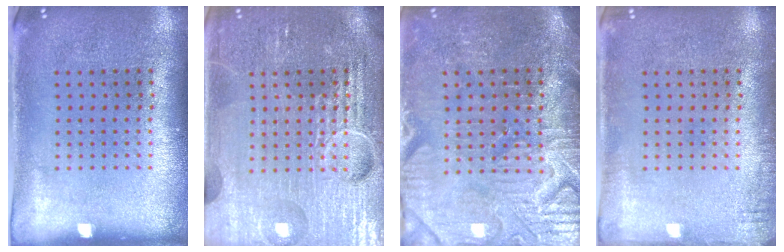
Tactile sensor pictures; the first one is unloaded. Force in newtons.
{"total": 6.9, "press": 6.9, "slide": 0.7}
{"total": 4.0, "press": 3.8, "slide": 1.4}
{"total": 1.3, "press": 1.3, "slide": 0.1}